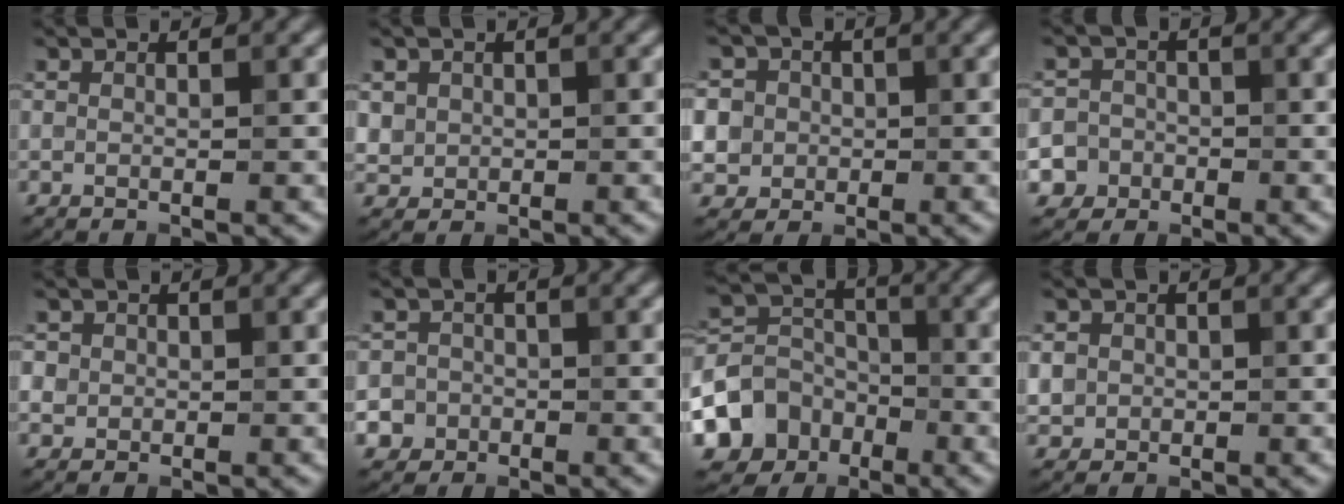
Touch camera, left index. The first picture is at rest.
{"total": 1.5, "force": [0.3, 1.4, 0.2], "torque": [0.001, -0.007, 0.013]}
{"total": 7.1, "force": [0.9, 6.7, 2.3], "torque": [-0.052, 0.028, -0.009]}
{"total": 5.2, "force": [-2.6, 4.5, 0.6], "torque": [0.012, -0.005, -0.063]}
{"total": 1.8, "force": [0.4, 1.7, 0.5], "torque": [0.001, 0.006, 0.009]}
{"total": 5.3, "force": [-2.5, 4.6, 0.6], "torque": [0.006, 0.000, -0.064]}
{"total": 7.0, "force": [-3.3, 5.8, 2.3], "torque": [-0.034, 0.007, -0.074]}
{"total": 2.4, "force": [0.0, 2.4, 0.6], "torque": [-0.001, 0.005, -0.003]}